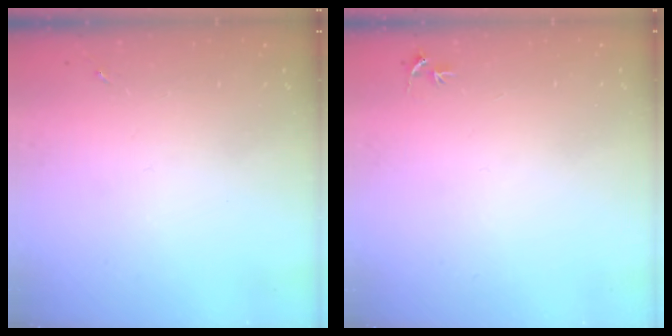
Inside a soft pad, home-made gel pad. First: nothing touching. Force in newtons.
{"total": 3.1, "press": 3.1, "slide": 0.3}